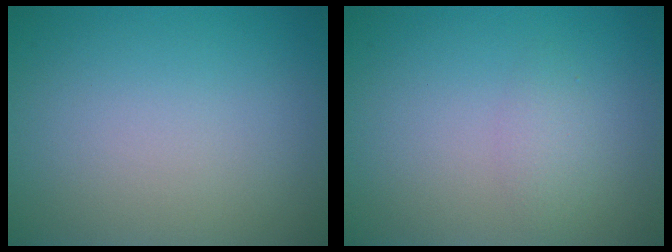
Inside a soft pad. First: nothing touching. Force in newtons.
{"total": 1.4, "press": 1.4, "slide": 0.1}